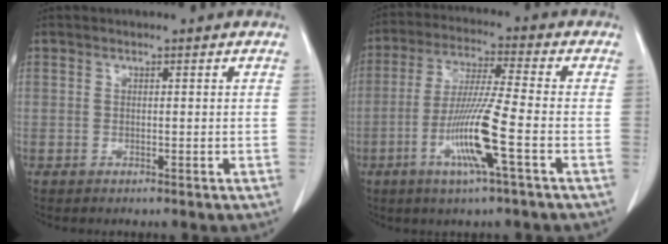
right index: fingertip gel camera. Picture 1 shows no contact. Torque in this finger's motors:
{"motor_torque": [1.72, -0.43, 0.84, 0.15]}